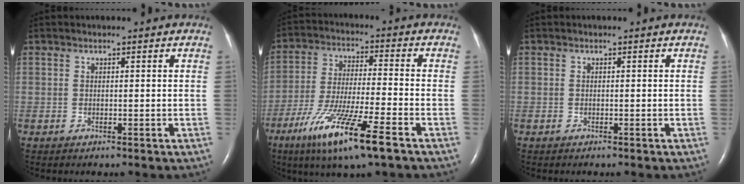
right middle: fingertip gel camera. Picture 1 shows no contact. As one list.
[{"total": 13.7, "force": [-7.7, 0.6, 11.3], "torque": [-0.224, -0.032, -0.138]}, {"total": 0.0}]